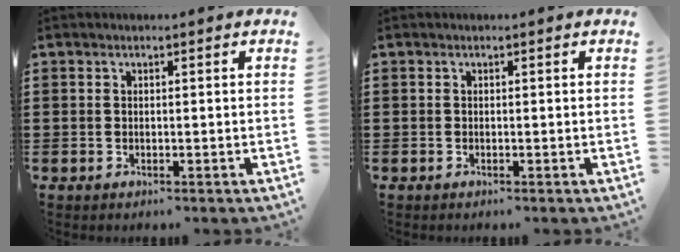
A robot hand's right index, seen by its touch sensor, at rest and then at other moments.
{"total": 0.0}